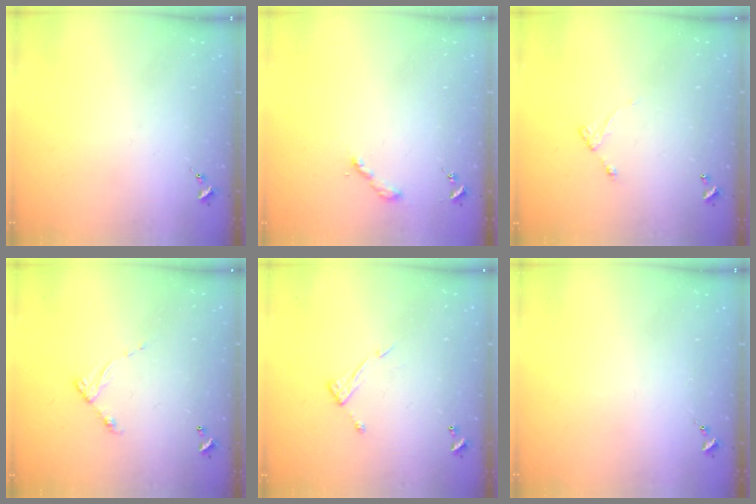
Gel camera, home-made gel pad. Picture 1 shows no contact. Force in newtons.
{"total": 2.2, "press": 2.2, "slide": 0.2}
{"total": 4.0, "press": 4.0, "slide": 0.3}
{"total": 6.1, "press": 6.1, "slide": 0.5}
{"total": 7.0, "press": 7.0, "slide": 0.4}
{"total": 0.0}